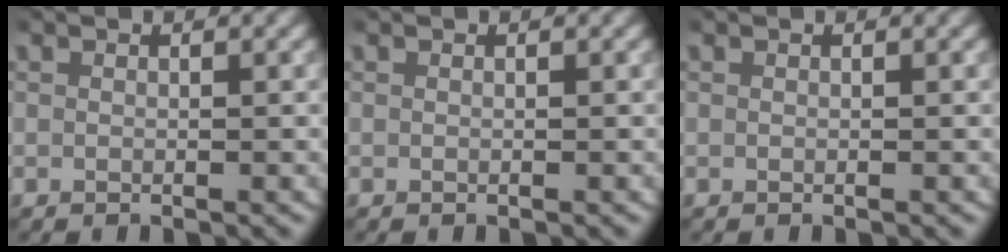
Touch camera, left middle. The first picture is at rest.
{"total": 0.0}
{"total": 0.0}